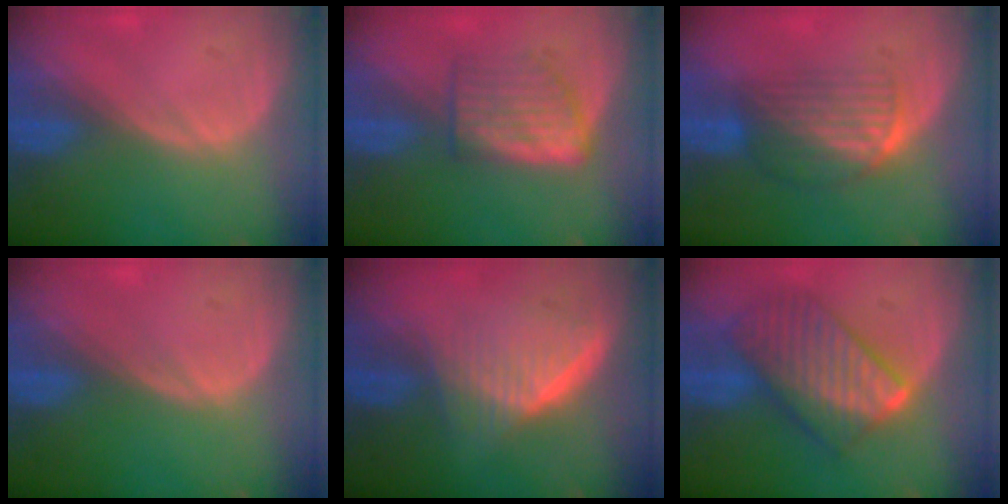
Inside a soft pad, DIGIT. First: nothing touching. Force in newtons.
{"total": 5.8, "press": 5.4, "slide": 2.1}
{"total": 6.9, "press": 5.8, "slide": 3.7}
{"total": 0.0}
{"total": 6.7, "press": 6.0, "slide": 2.9}
{"total": 9.6, "press": 9.6, "slide": 0.9}